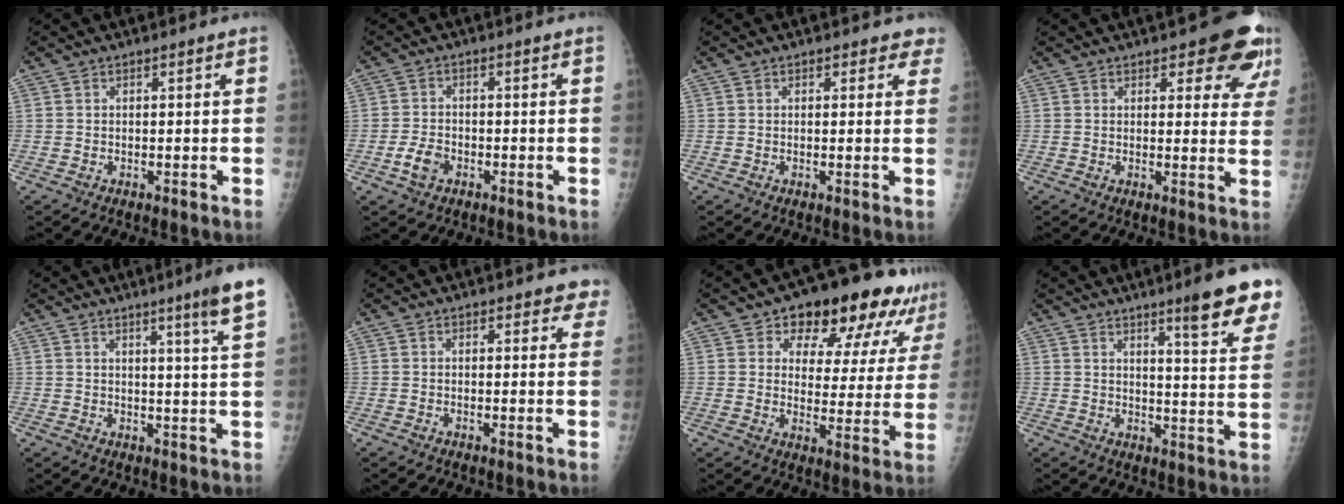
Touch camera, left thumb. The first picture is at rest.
{"total": 3.7, "force": [-1.7, 2.4, 2.3], "torque": [-0.044, 0.011, -0.032]}
{"total": 2.9, "force": [2.2, 1.6, 0.9], "torque": [0.023, -0.006, 0.014]}
{"total": 10.4, "force": [6.8, 4.0, 6.8], "torque": [-0.040, -0.031, 0.070]}
{"total": 8.4, "force": [5.1, -0.8, 6.6], "torque": [-0.091, -0.033, 0.066]}
{"total": 3.9, "force": [3.0, 1.7, 1.8], "torque": [0.014, -0.010, 0.027]}
{"total": 17.8, "force": [12.8, 8.2, 9.3], "torque": [-0.068, -0.050, 0.155]}
{"total": 13.8, "force": [9.1, 1.4, 10.3], "torque": [-0.114, -0.054, 0.117]}